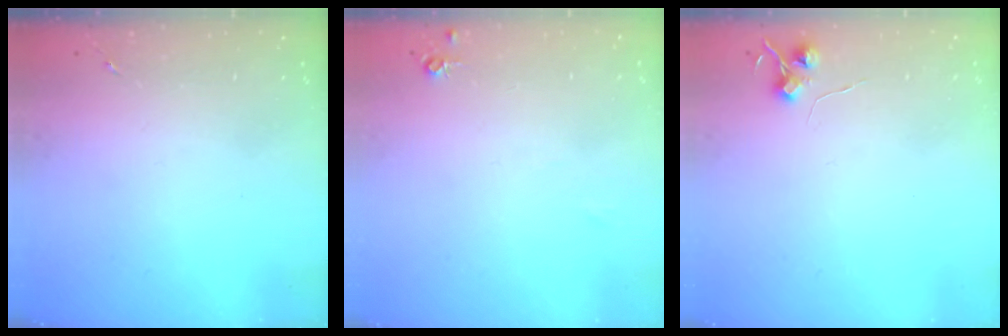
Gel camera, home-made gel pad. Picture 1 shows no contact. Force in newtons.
{"total": 4.7, "press": 4.7, "slide": 0.7}
{"total": 5.8, "press": 5.8, "slide": 0.7}